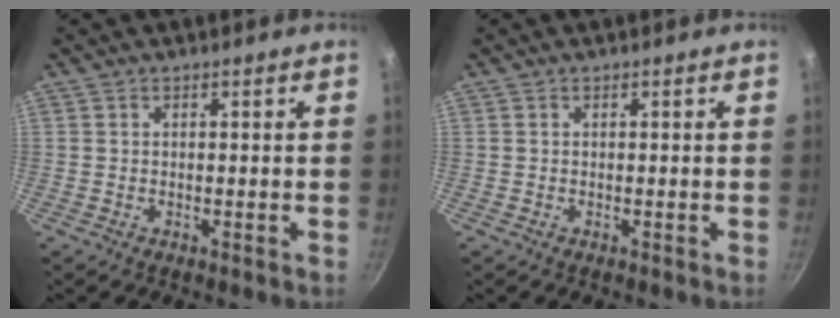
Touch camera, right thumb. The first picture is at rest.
{"total": 0.0}